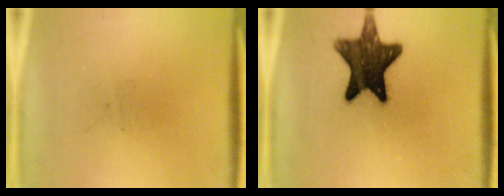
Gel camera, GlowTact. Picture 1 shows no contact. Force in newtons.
{"total": 13.3}